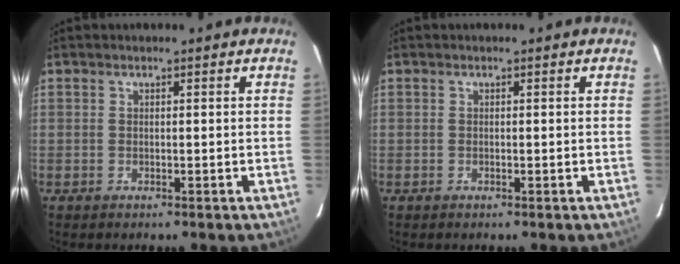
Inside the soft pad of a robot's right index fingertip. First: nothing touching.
{"total": 0.0}